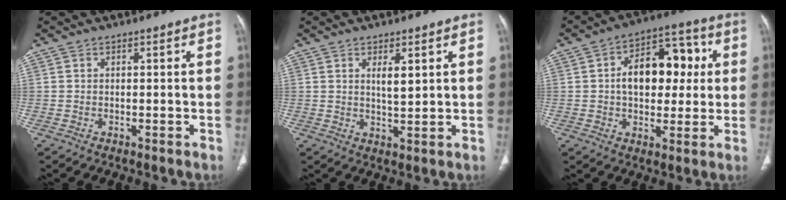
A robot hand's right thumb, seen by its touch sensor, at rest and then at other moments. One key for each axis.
{"total": 3.9, "fx": 1.6, "fy": 1.1, "fz": 3.3, "tx": -0.053, "ty": -0.017, "tz": 0.030}
{"total": 15.0, "fx": 1.9, "fy": 9.6, "fz": 11.4, "tx": -0.127, "ty": 0.026, "tz": 0.022}